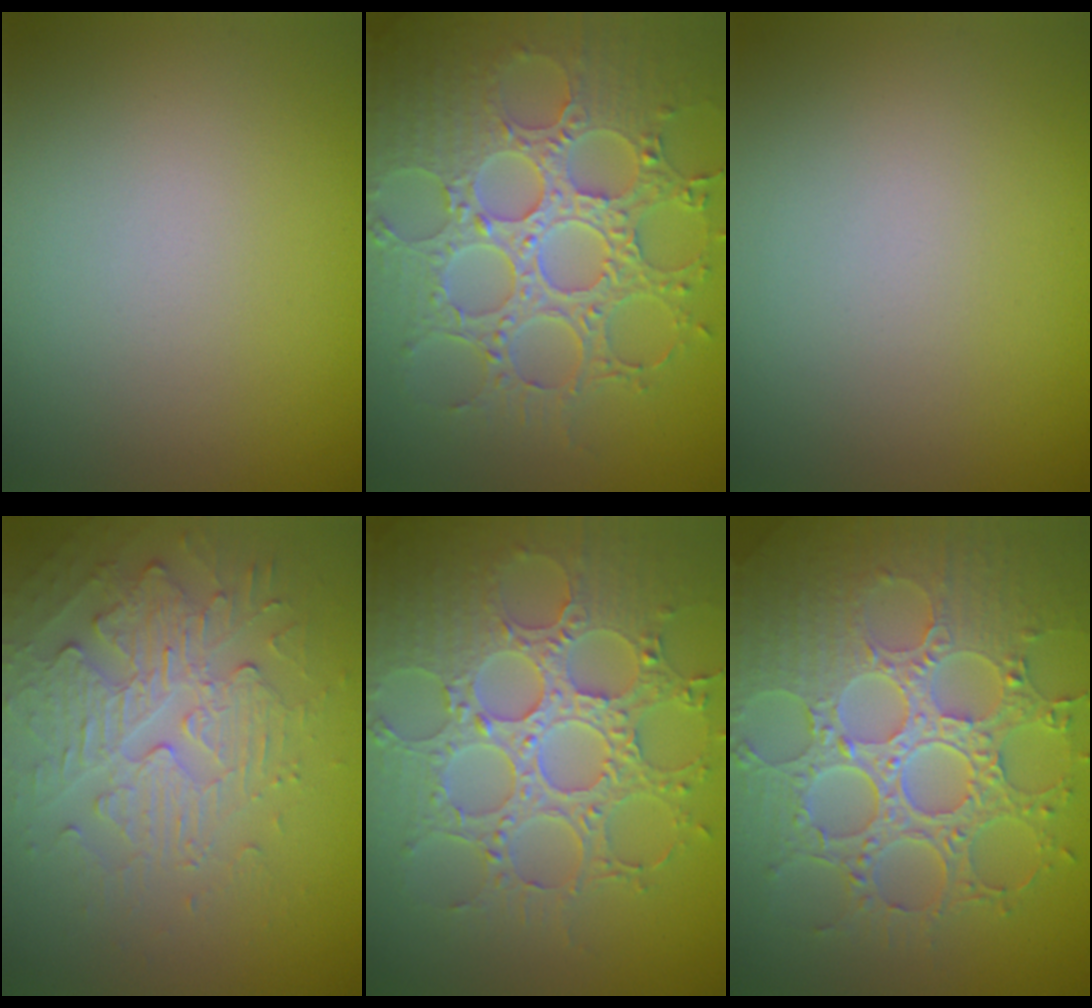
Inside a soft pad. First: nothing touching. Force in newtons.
{"total": 8.3, "press": 6.5, "slide": 5.1}
{"total": 0.0}
{"total": 4.0, "press": 3.5, "slide": 2.0}
{"total": 7.5, "press": 6.0, "slide": 4.4}
{"total": 8.8, "press": 6.5, "slide": 5.8}